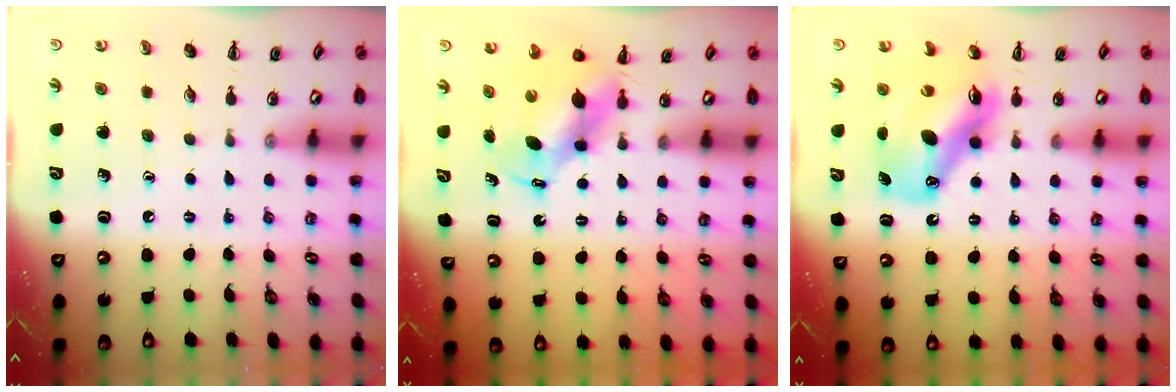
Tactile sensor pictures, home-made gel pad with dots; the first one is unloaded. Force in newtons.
{"total": 6.5, "press": 6.3, "slide": 1.4}
{"total": 12.7, "press": 12.2, "slide": 3.7}